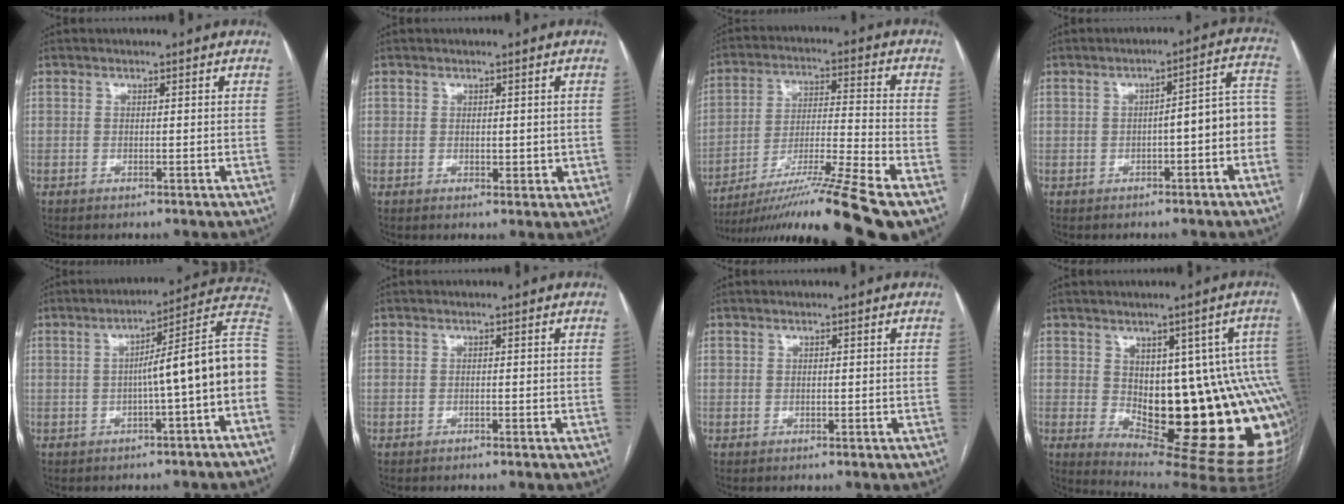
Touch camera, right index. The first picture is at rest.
{"total": 2.2, "force": [0.3, 1.7, 1.4], "torque": [-0.017, -0.001, 0.008]}
{"total": 18.1, "force": [-13.6, -2.0, 11.7], "torque": [-0.192, -0.019, -0.236]}
{"total": 7.6, "force": [-1.6, 1.9, 7.2], "torque": [-0.087, 0.044, -0.019]}
{"total": 12.4, "force": [-1.5, -0.3, 12.3], "torque": [-0.160, 0.034, -0.028]}
{"total": 0.0}
{"total": 0.0}
{"total": 22.4, "force": [-2.0, 7.2, 21.1], "torque": [-0.171, 0.011, -0.004]}